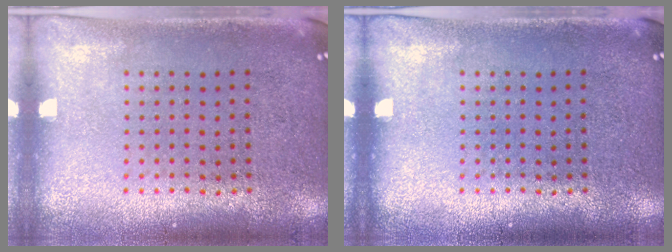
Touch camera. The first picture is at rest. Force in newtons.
{"total": 0.0}